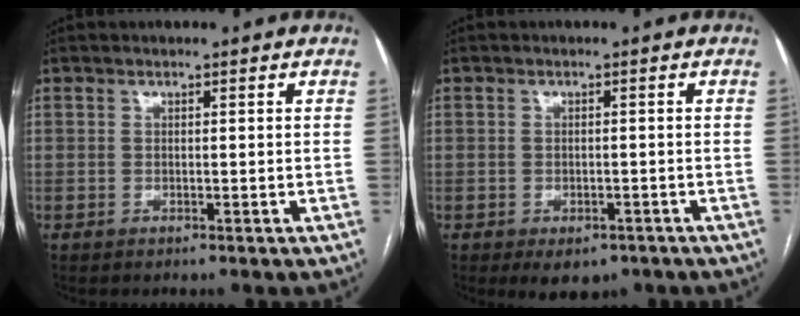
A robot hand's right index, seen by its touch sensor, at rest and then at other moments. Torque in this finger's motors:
{"motor_torque": [-0.36, 0.30, -0.17, -0.10]}